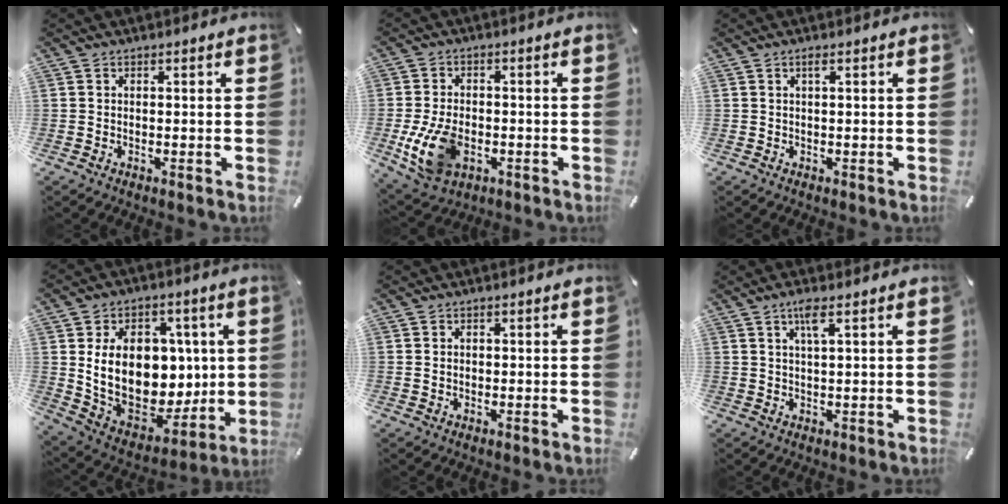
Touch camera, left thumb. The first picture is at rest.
{"total": 11.4, "force": [-2.9, 7.6, 8.0], "torque": [-0.173, 0.000, -0.050]}
{"total": 1.0, "force": [0.3, 0.1, 0.9], "torque": [-0.019, 0.002, 0.005]}
{"total": 21.5, "force": [3.6, 15.7, 14.2], "torque": [-0.255, -0.032, 0.078]}
{"total": 1.1, "force": [0.0, 0.9, 0.5], "torque": [-0.011, 0.006, -0.002]}
{"total": 3.8, "force": [2.0, 0.4, 3.2], "torque": [-0.069, 0.003, 0.032]}